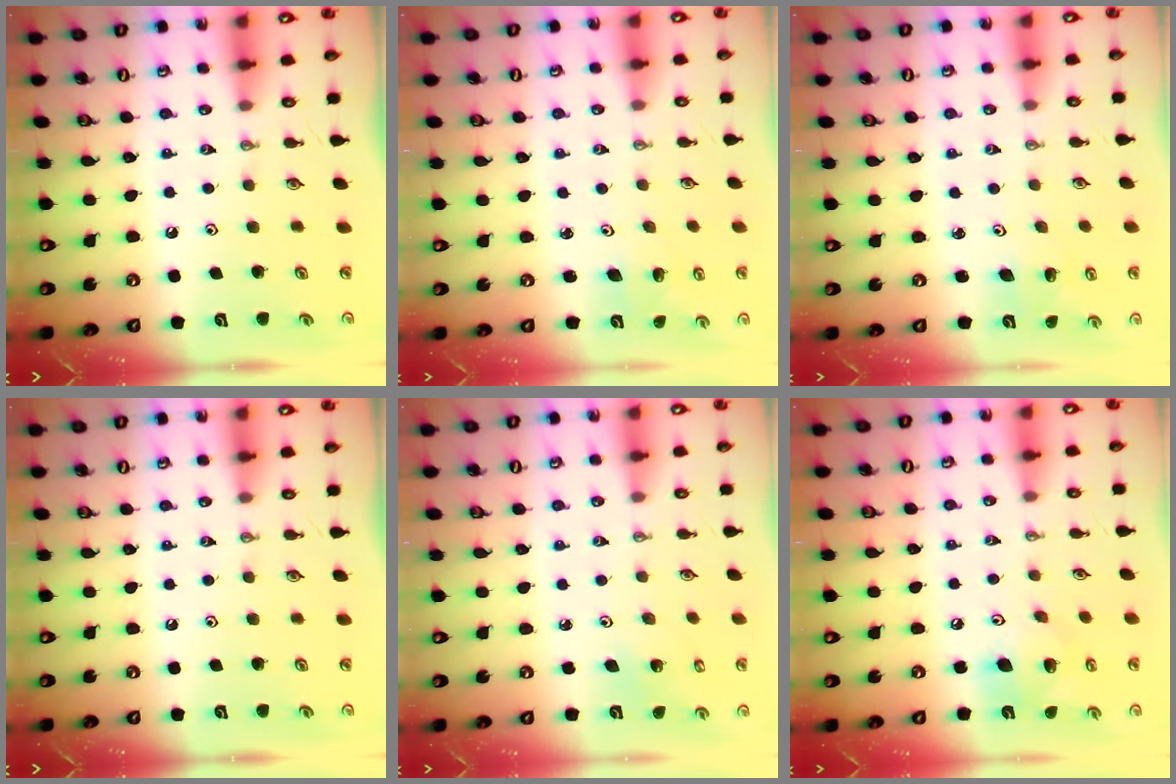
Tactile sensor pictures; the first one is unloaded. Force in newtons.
{"total": 2.7, "press": 2.7, "slide": 0.3}
{"total": 2.7, "press": 2.7, "slide": 0.3}
{"total": 0.0}
{"total": 2.6, "press": 2.6, "slide": 0.2}
{"total": 12.0, "press": 11.9, "slide": 2.0}